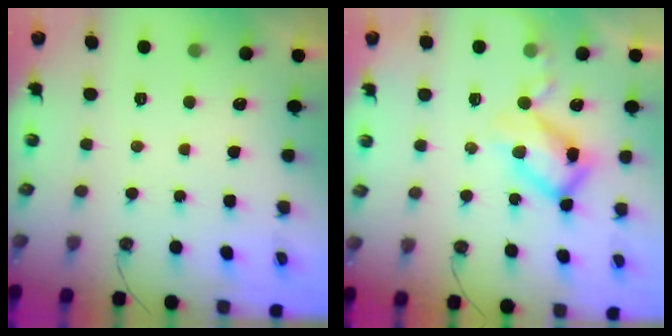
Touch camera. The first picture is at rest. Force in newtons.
{"total": 12.3, "press": 12.1, "slide": 1.8}